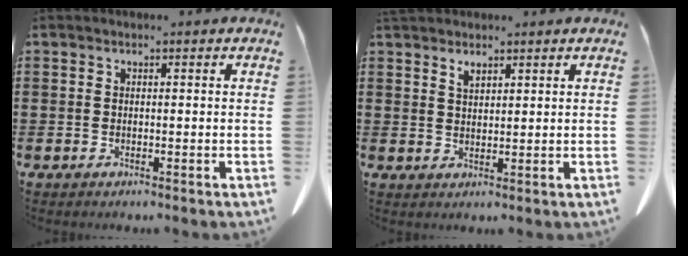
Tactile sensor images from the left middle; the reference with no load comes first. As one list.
[{"total": 2.0, "force": [1.7, 0.7, 0.8], "torque": [-0.012, -0.003, 0.030]}]